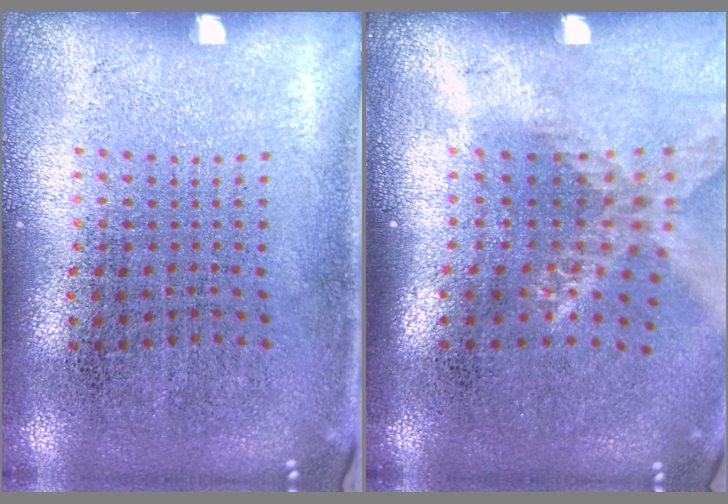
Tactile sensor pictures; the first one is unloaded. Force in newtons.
{"total": 1.6, "press": 1.4, "slide": 0.9}